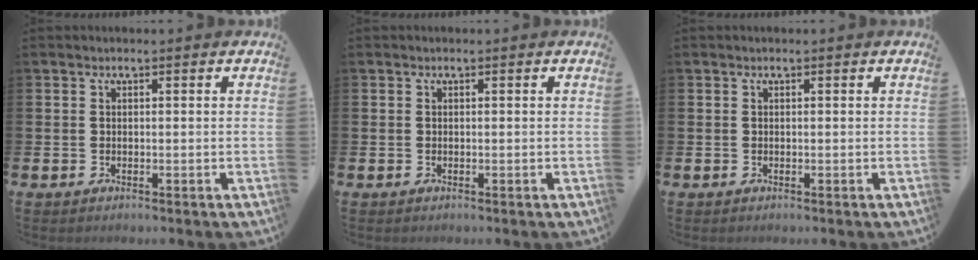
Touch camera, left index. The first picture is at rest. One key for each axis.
{"total": 0.0}
{"total": 0.0}